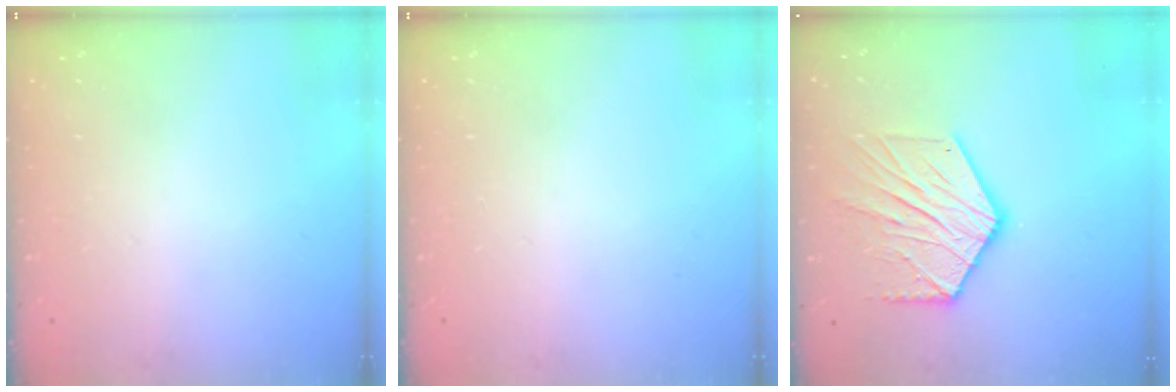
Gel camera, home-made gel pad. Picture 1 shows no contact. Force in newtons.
{"total": 0.0}
{"total": 13.6, "press": 13.6, "slide": 1.0}